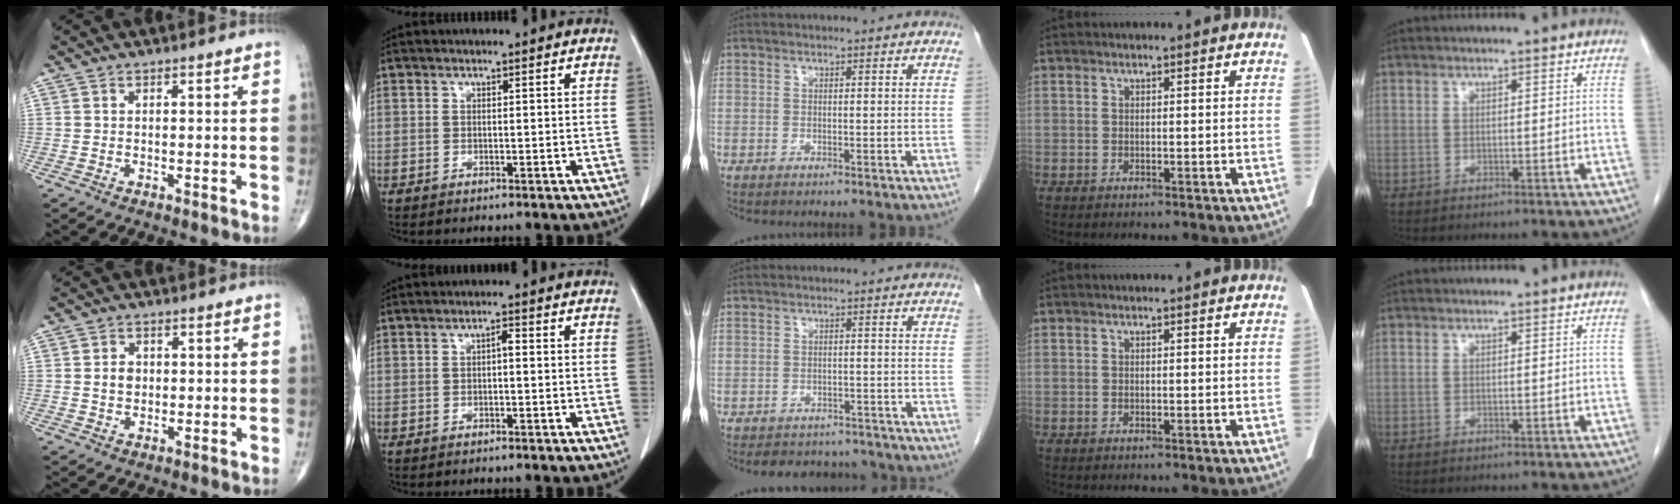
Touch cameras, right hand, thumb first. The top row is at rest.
{"thumb": {"total": 3.0, "force": [0.2, 2.4, 1.8], "torque": [-0.023, 0.003, 0.003]}, "index": {"total": 1.2, "force": [0.0, 0.4, 1.2], "torque": [-0.021, 0.003, -0.002]}, "middle": {"total": 7.0, "force": [-6.4, 2.5, 1.1], "torque": [-0.008, 0.007, -0.078]}}